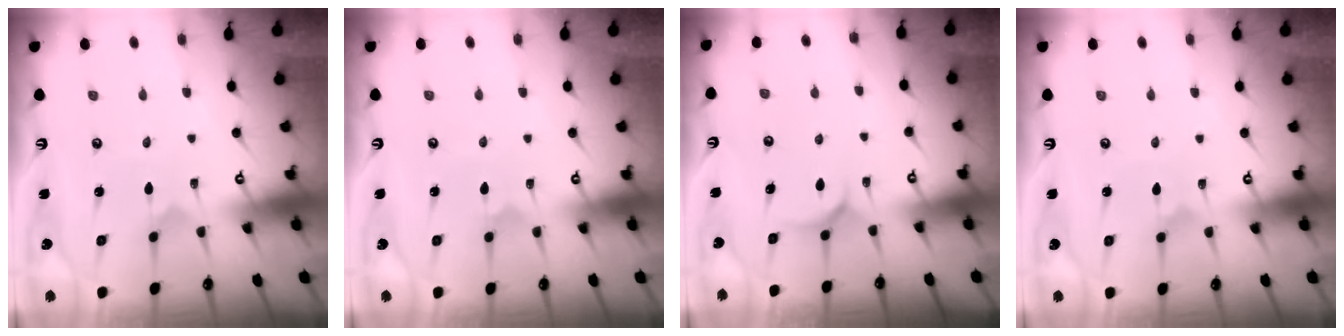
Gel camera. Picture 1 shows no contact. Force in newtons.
{"total": 2.5, "press": 2.5, "slide": 0.3}
{"total": 6.4, "press": 6.4, "slide": 0.5}
{"total": 1.0, "press": 1.0, "slide": 0.1}